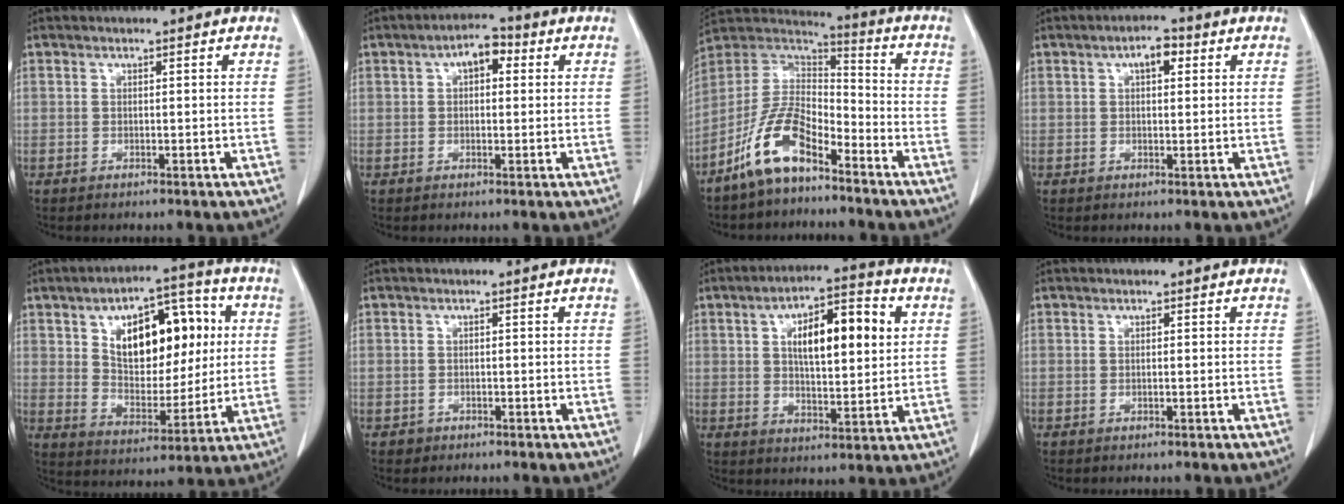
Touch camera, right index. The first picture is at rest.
{"total": 4.5, "force": [1.4, 2.3, 3.6], "torque": [-0.056, 0.021, 0.017]}
{"total": 11.8, "force": [-7.7, 4.5, 7.7], "torque": [-0.166, 0.017, -0.151]}
{"total": 3.4, "force": [1.3, 1.5, 2.8], "torque": [-0.046, 0.011, 0.018]}
{"total": 15.7, "force": [4.1, 8.1, 12.8], "torque": [-0.195, 0.029, 0.073]}
{"total": 1.4, "force": [-0.7, 1.1, -0.1], "torque": [-0.001, 0.005, -0.012]}
{"total": 13.0, "force": [3.5, 4.2, 11.8], "torque": [-0.190, 0.021, 0.054]}
{"total": 0.0}